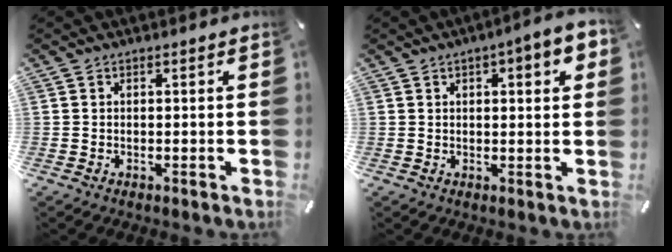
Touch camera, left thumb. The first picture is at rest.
{"total": 5.6, "force": [1.9, 2.2, 4.8], "torque": [-0.068, 0.001, 0.029]}